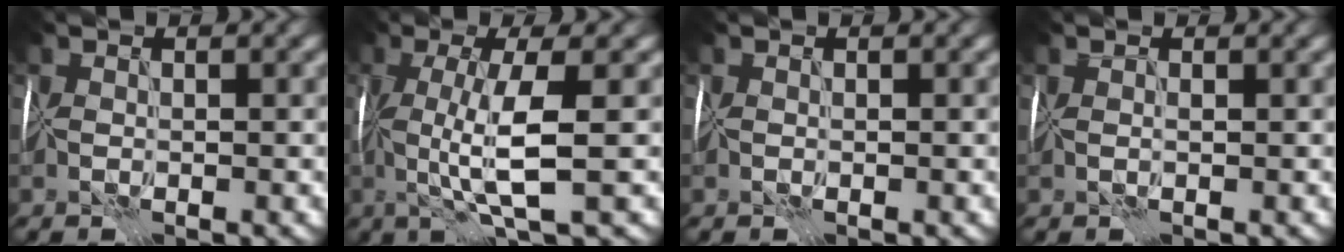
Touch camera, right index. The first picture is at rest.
{"total": 5.8, "force": [-0.2, 1.0, 5.7], "torque": [-0.111, -0.002, -0.003]}
{"total": 0.0}
{"total": 0.7, "force": [0.5, 0.0, 0.5], "torque": [-0.008, 0.001, 0.004]}